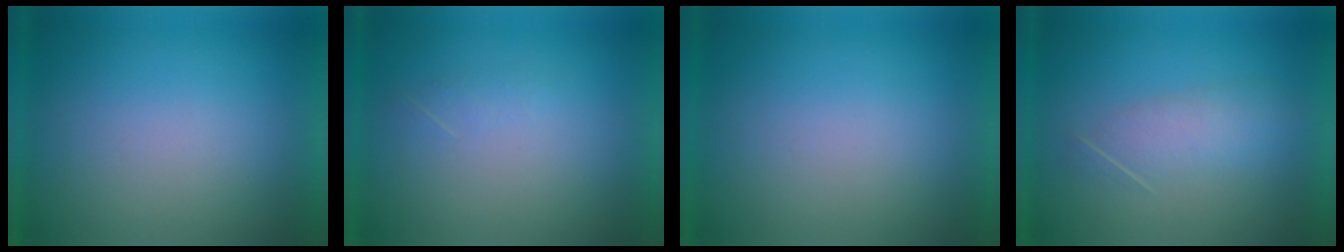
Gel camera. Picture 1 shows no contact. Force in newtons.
{"total": 1.3}
{"total": 0.0}
{"total": 3.1}